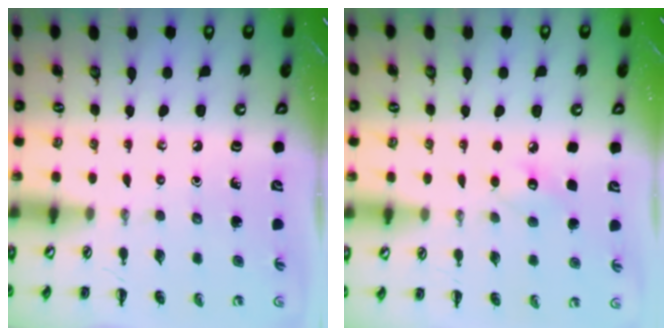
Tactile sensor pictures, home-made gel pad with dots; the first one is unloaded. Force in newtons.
{"total": 6.8, "press": 6.6, "slide": 1.7}